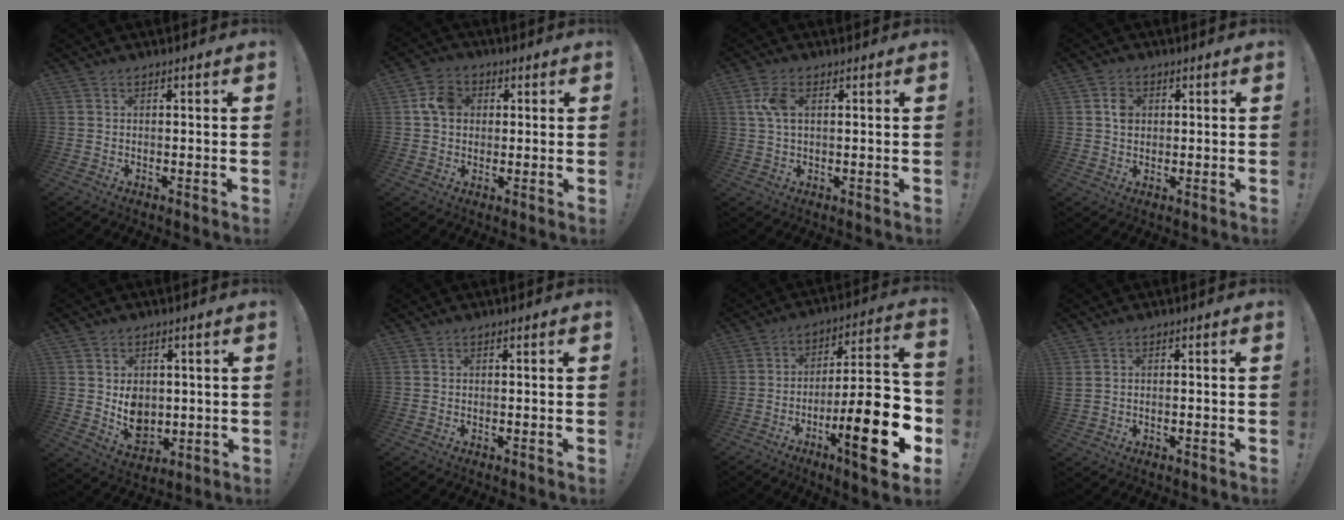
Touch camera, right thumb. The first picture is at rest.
{"total": 8.2, "force": [1.7, 6.7, 4.5], "torque": [-0.077, 0.017, 0.037]}
{"total": 6.0, "force": [1.7, 3.1, 4.8], "torque": [-0.102, 0.006, 0.030]}
{"total": 3.8, "force": [0.6, 3.1, 2.1], "torque": [-0.027, 0.001, 0.008]}
{"total": 8.2, "force": [1.7, 7.2, 3.4], "torque": [-0.051, -0.013, 0.043]}
{"total": 0.0}
{"total": 22.4, "force": [-8.8, 5.1, 19.9], "torque": [-0.285, 0.040, -0.140]}
{"total": 1.2, "force": [0.0, 0.5, 1.1], "torque": [-0.018, 0.001, 0.001]}